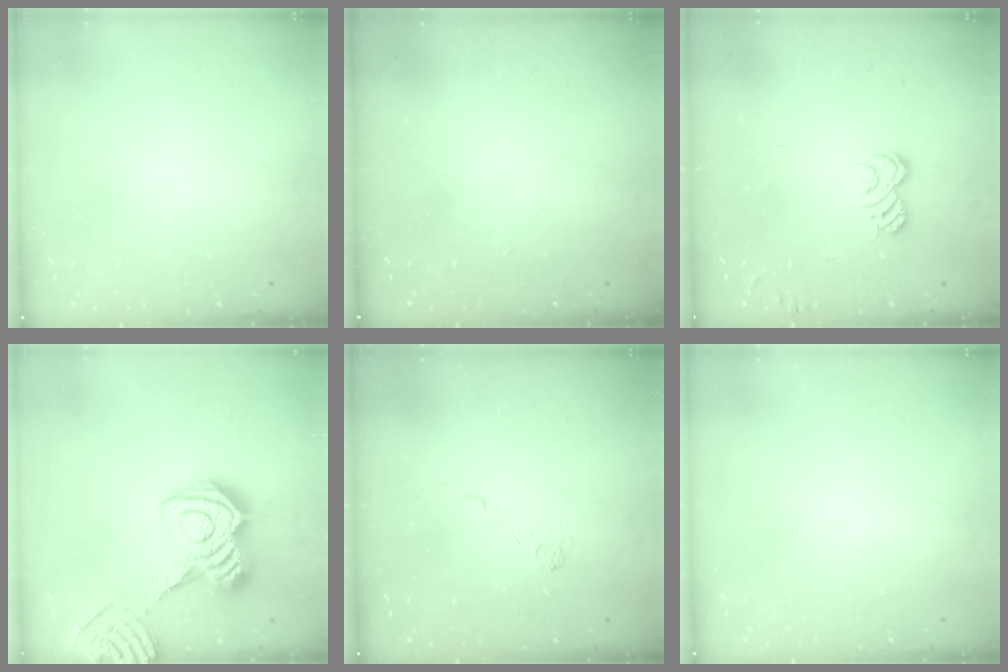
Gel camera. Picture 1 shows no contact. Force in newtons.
{"total": 2.3, "press": 2.2, "slide": 0.8}
{"total": 4.7, "press": 4.5, "slide": 1.3}
{"total": 16.9, "press": 16.8, "slide": 1.2}
{"total": 2.1, "press": 1.5, "slide": 1.4}
{"total": 0.0}